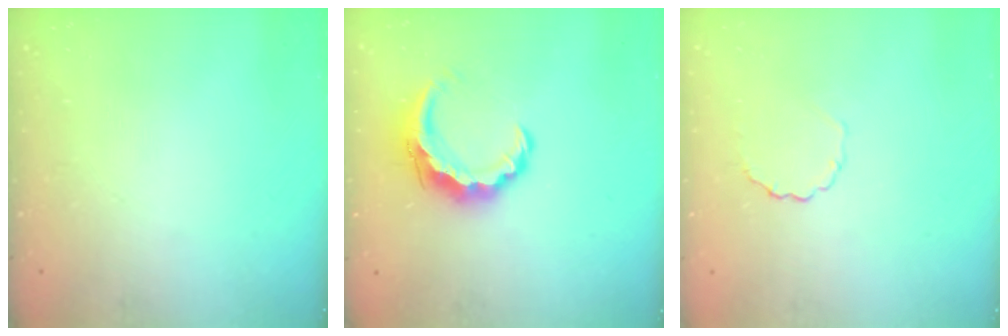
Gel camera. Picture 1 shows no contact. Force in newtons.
{"total": 8.2, "press": 8.2, "slide": 0.1}
{"total": 2.7, "press": 2.5, "slide": 1.0}